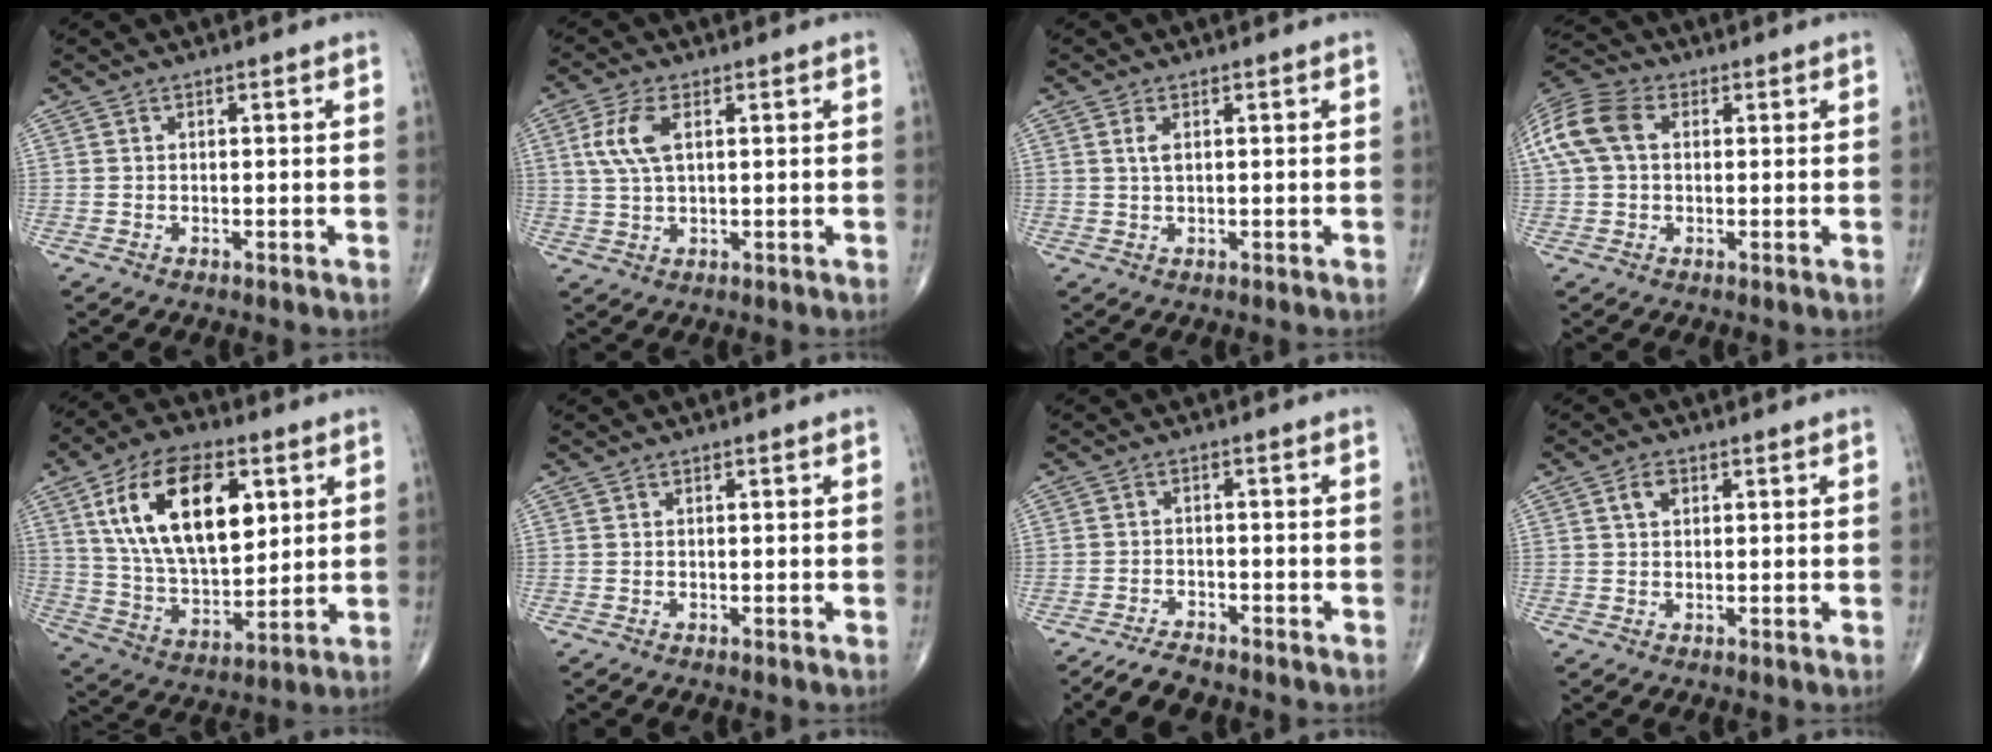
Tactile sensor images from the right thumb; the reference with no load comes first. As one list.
[{"total": 6.4, "force": [1.8, 2.9, 5.4], "torque": [-0.129, 0.003, 0.037]}, {"total": 1.9, "force": [0.7, 0.8, 1.6], "torque": [-0.036, 0.002, 0.016]}, {"total": 11.4, "force": [2.2, 7.9, 7.9], "torque": [-0.179, 0.032, 0.036]}, {"total": 21.3, "force": [7.1, 11.3, 16.7], "torque": [-0.265, -0.022, 0.129]}, {"total": 0.0}, {"total": 4.3, "force": [-3.8, 1.3, 1.4], "torque": [-0.034, 0.008, -0.070]}, {"total": 2.7, "force": [1.0, 1.7, 1.8], "torque": [-0.028, 0.003, 0.017]}]